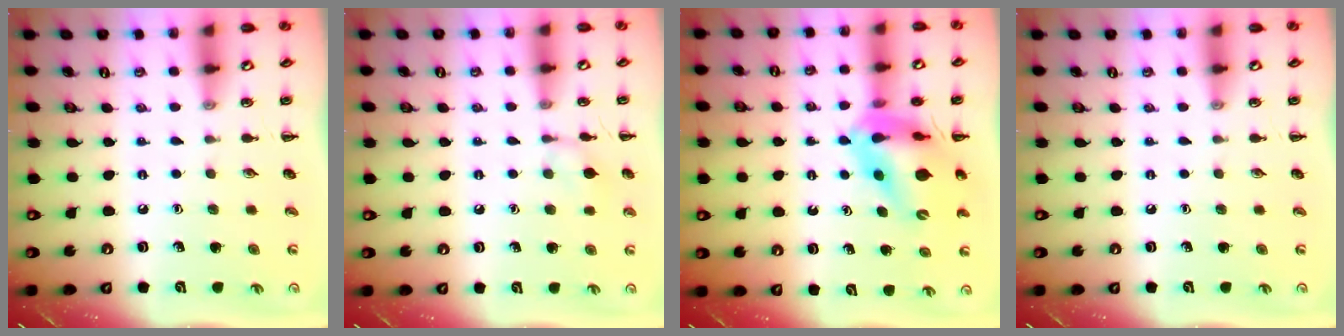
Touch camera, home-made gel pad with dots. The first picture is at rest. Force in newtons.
{"total": 6.9, "press": 6.6, "slide": 2.0}
{"total": 13.3, "press": 12.6, "slide": 4.0}
{"total": 0.0}